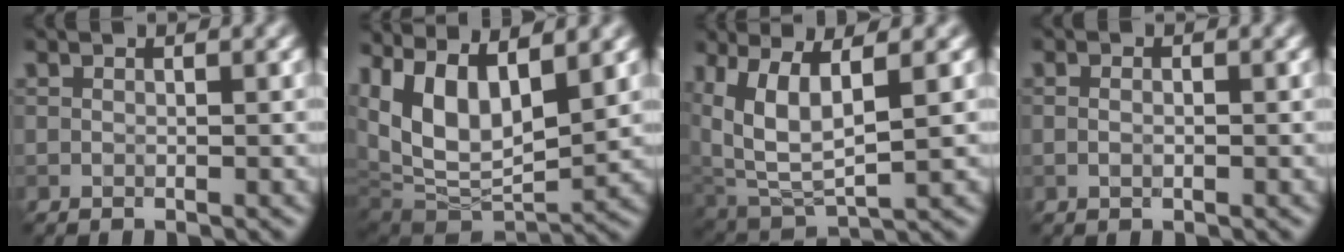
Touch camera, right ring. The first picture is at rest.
{"total": 11.6, "force": [3.2, 6.2, 9.3], "torque": [-0.177, -0.001, 0.072]}
{"total": 6.1, "force": [2.5, 2.8, 4.8], "torque": [-0.109, -0.011, 0.058]}
{"total": 1.0, "force": [0.0, 0.6, 0.8], "torque": [-0.013, -0.002, -0.003]}